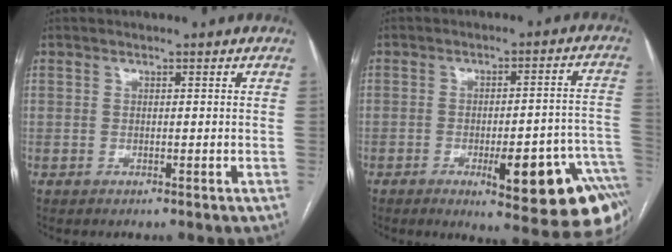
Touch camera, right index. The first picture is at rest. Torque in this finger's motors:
{"motor_torque": [1.24, -0.90, 0.38, 0.08]}